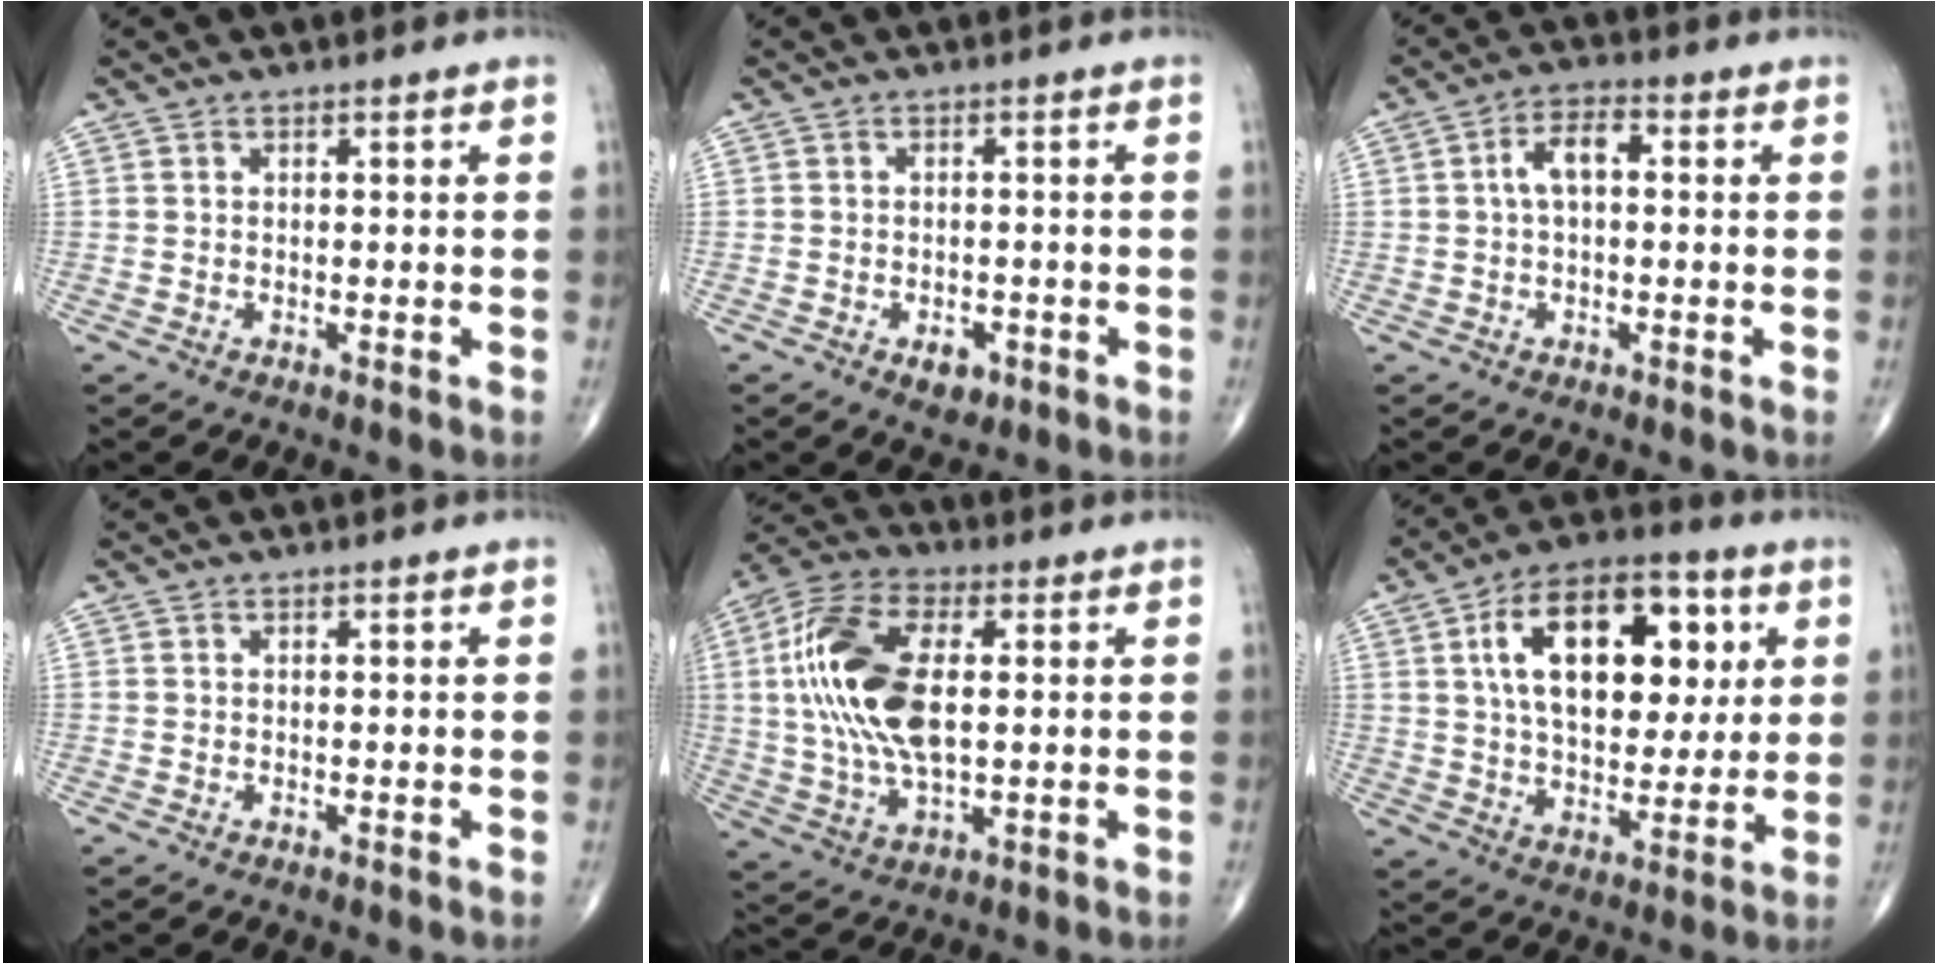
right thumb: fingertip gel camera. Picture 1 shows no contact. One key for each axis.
{"total": 3.3, "fx": -1.5, "fy": 2.1, "fz": 2.0, "tx": -0.018, "ty": 0.002, "tz": -0.017}
{"total": 5.3, "fx": 0.5, "fy": 2.8, "fz": 4.5, "tx": -0.082, "ty": 0.019, "tz": 0.001}
{"total": 0.0}
{"total": 18.2, "fx": 2.3, "fy": 9.1, "fz": 15.6, "tx": -0.328, "ty": 0.006, "tz": 0.040}
{"total": 21.8, "fx": 6.1, "fy": 12.4, "fz": 16.9, "tx": -0.231, "ty": -0.001, "tz": 0.095}